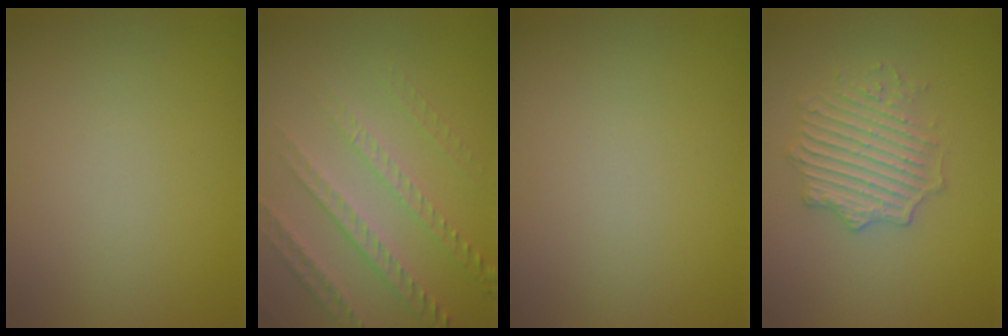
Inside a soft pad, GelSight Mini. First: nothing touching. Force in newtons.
{"total": 4.8, "press": 3.4, "slide": 3.5}
{"total": 0.0}
{"total": 3.7, "press": 3.3, "slide": 1.5}